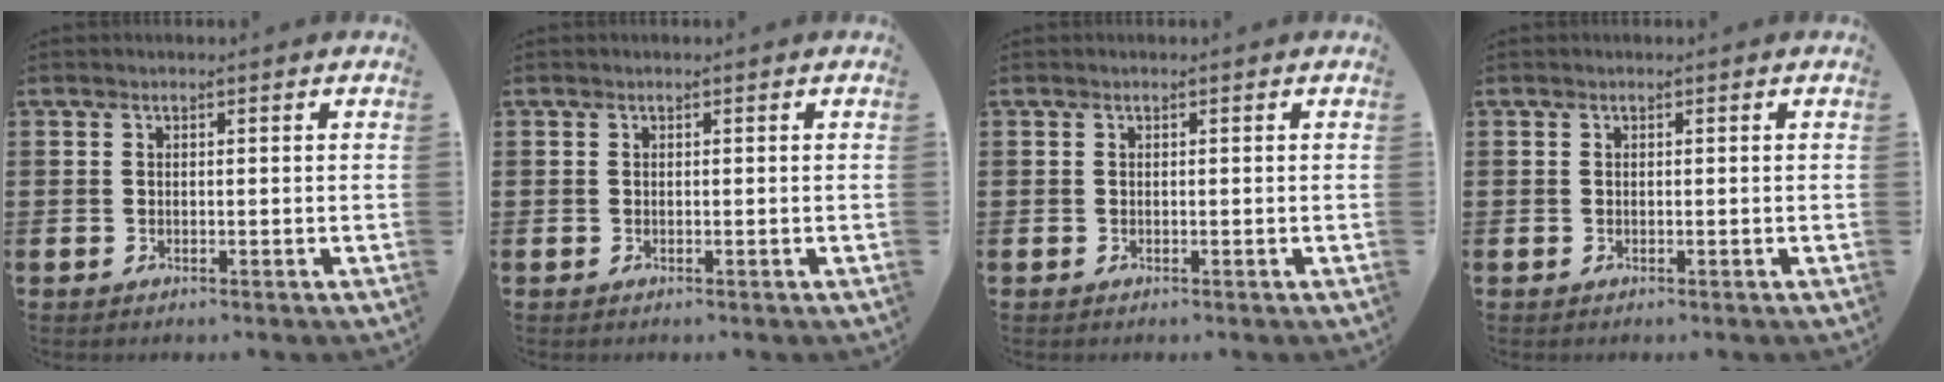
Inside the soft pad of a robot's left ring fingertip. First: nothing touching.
{"total": 0.0}
{"total": 0.0}
{"total": 0.0}